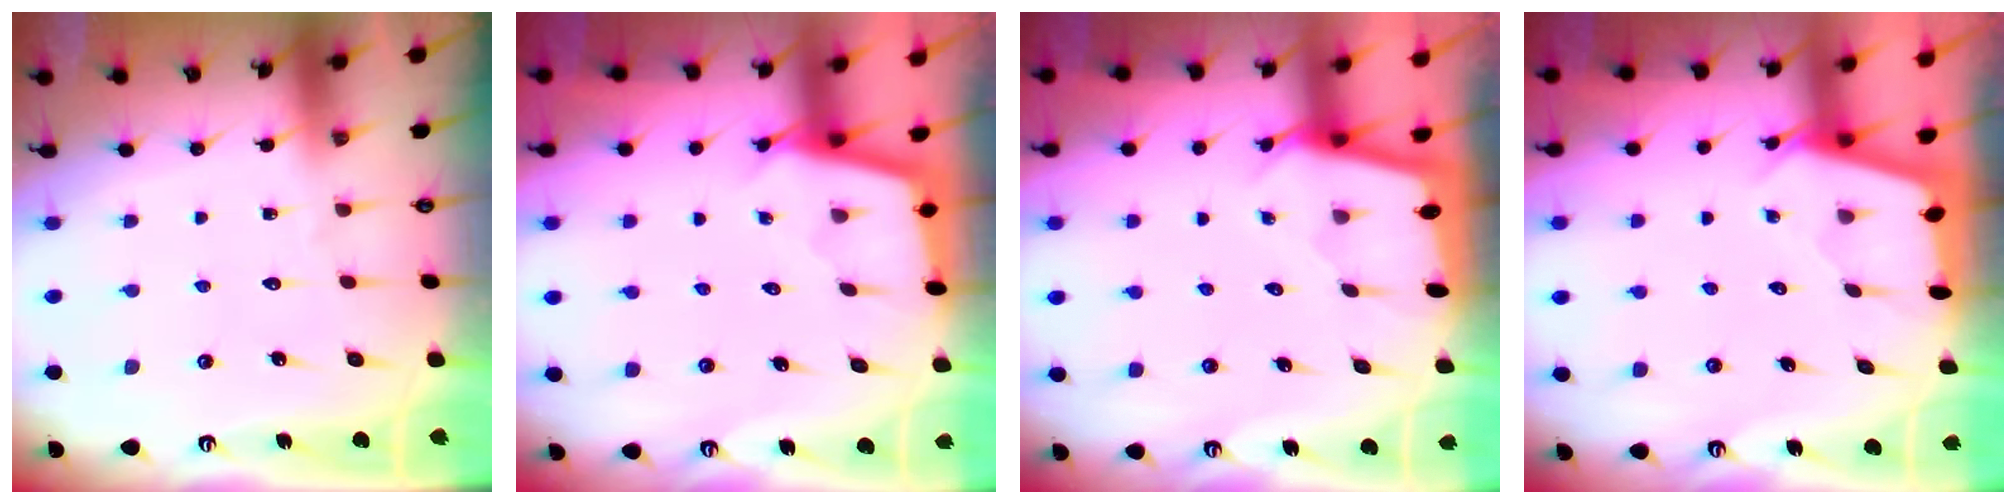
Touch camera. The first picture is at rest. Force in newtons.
{"total": 2.3, "press": 2.3, "slide": 0.2}
{"total": 1.6, "press": 1.6, "slide": 0.2}
{"total": 2.4, "press": 2.4, "slide": 0.3}